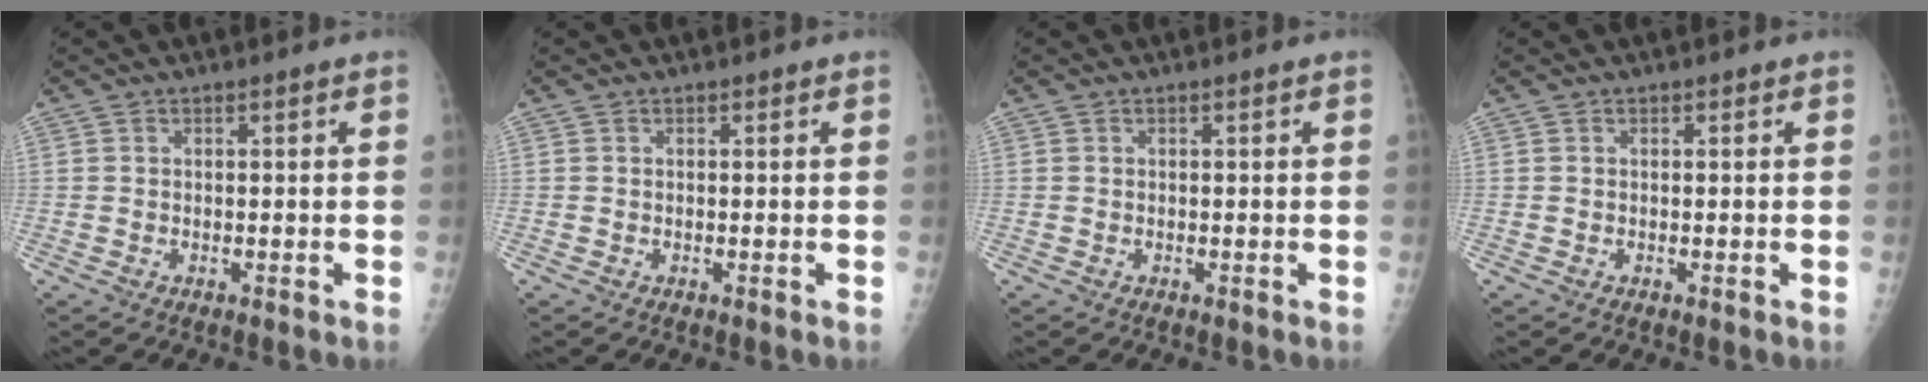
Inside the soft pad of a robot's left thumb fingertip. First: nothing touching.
{"total": 0.0}
{"total": 0.0}
{"total": 0.0}